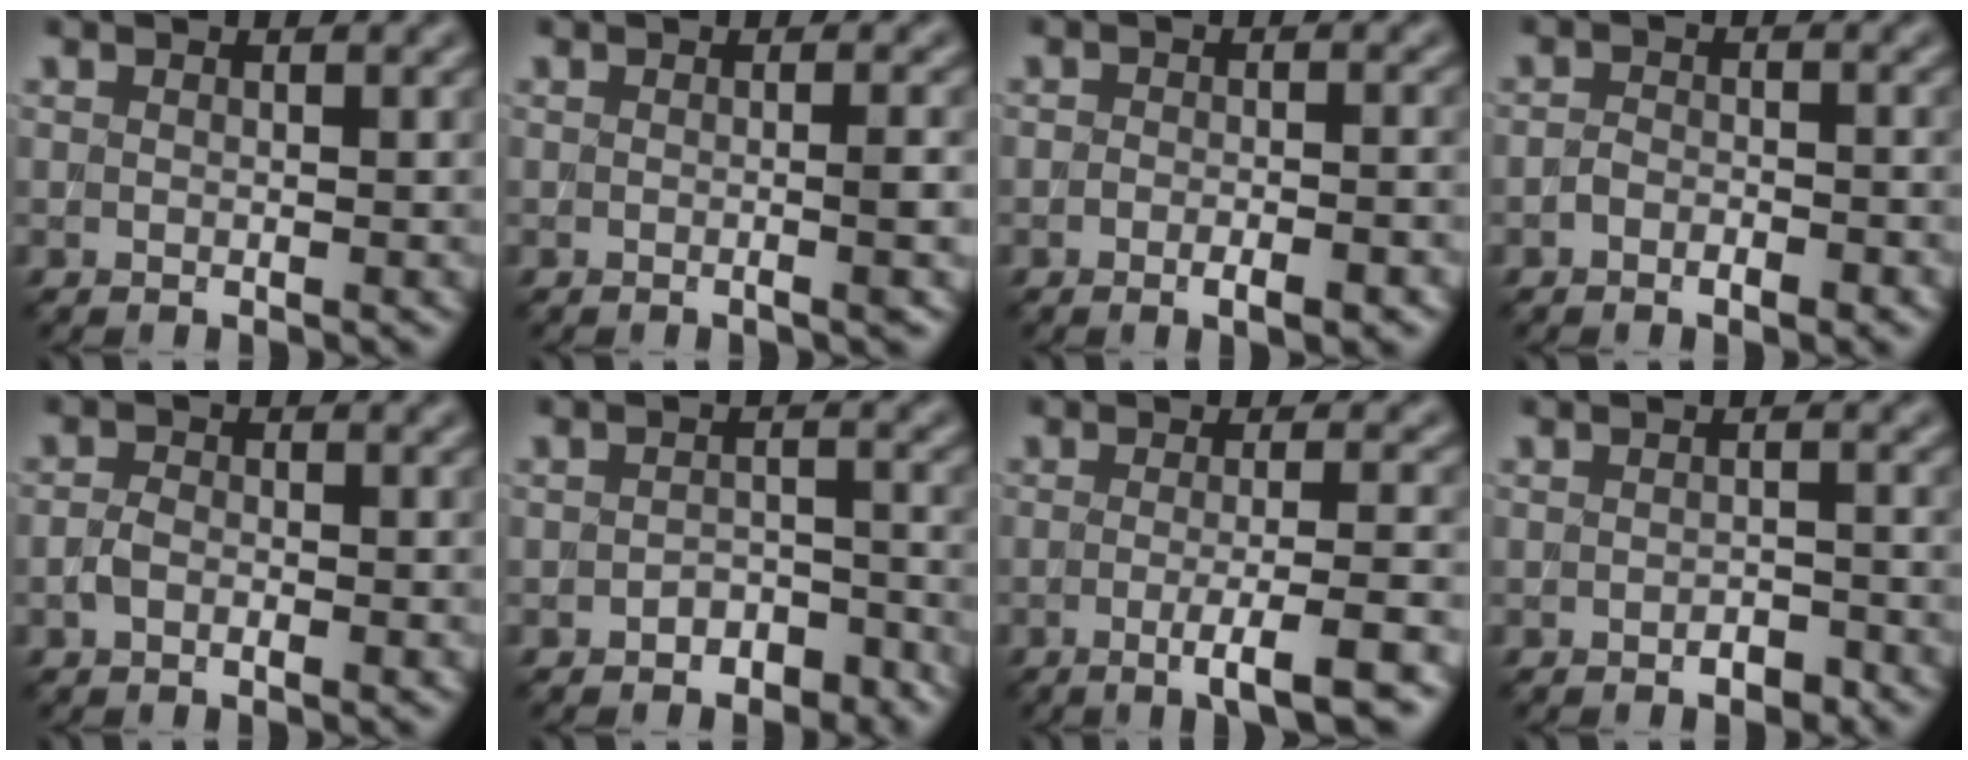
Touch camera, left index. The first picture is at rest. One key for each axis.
{"total": 2.5, "fx": -0.2, "fy": 0.8, "fz": 2.4, "tx": -0.018, "ty": 0.000, "tz": -0.008}
{"total": 3.2, "fx": -1.7, "fy": 1.0, "fz": 2.5, "tx": -0.037, "ty": 0.007, "tz": -0.024}
{"total": 2.4, "fx": -1.4, "fy": 1.2, "fz": 1.5, "tx": -0.023, "ty": 0.010, "tz": -0.025}
{"total": 1.9, "fx": -0.8, "fy": 1.0, "fz": 1.4, "tx": -0.026, "ty": 0.004, "tz": -0.019}
{"total": 2.5, "fx": -1.7, "fy": 1.3, "fz": 1.2, "tx": -0.023, "ty": 0.007, "tz": -0.025}
{"total": 5.0, "fx": -1.9, "fy": 0.8, "fz": 4.6, "tx": -0.069, "ty": -0.004, "tz": -0.037}
{"total": 1.4, "fx": -1.0, "fy": 0.5, "fz": 0.8, "tx": -0.014, "ty": 0.003, "tz": -0.015}